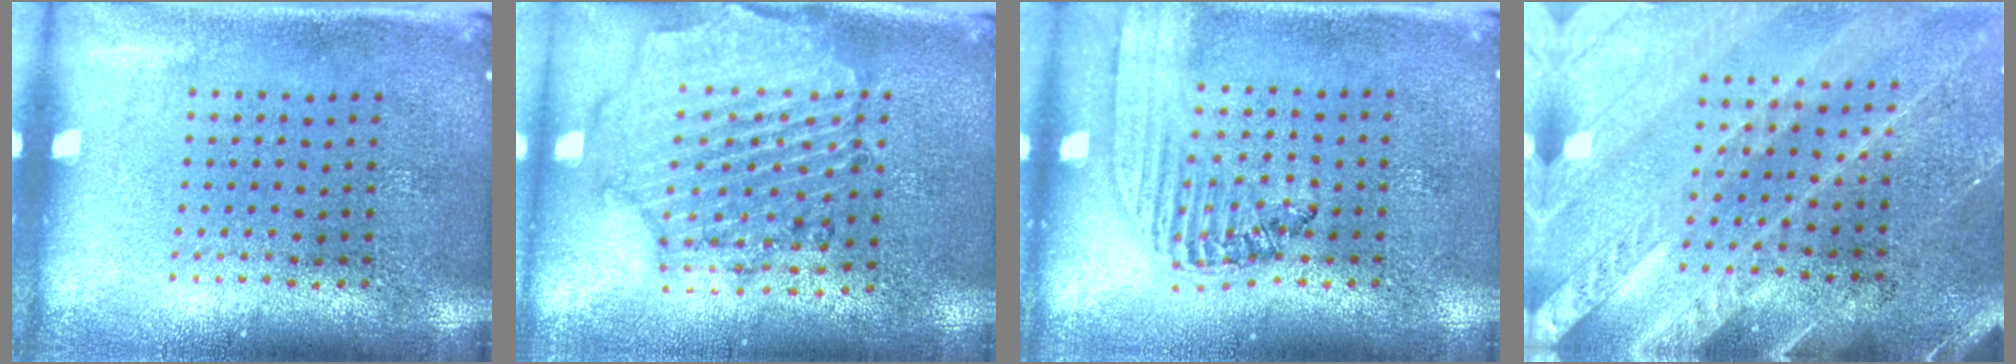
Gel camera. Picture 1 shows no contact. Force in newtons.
{"total": 1.7, "press": 1.6, "slide": 0.3}
{"total": 1.5, "press": 1.3, "slide": 0.7}
{"total": 3.0, "press": 2.6, "slide": 1.4}